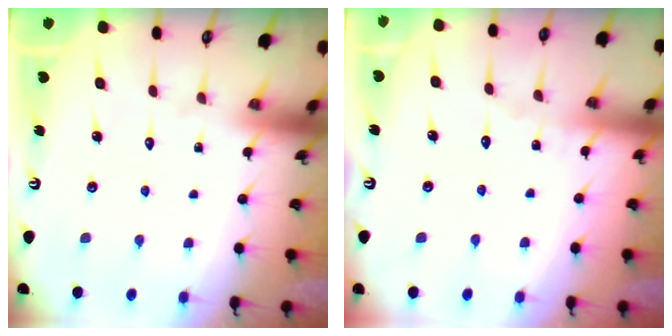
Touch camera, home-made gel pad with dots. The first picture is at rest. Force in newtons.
{"total": 3.4, "press": 3.4, "slide": 0.4}